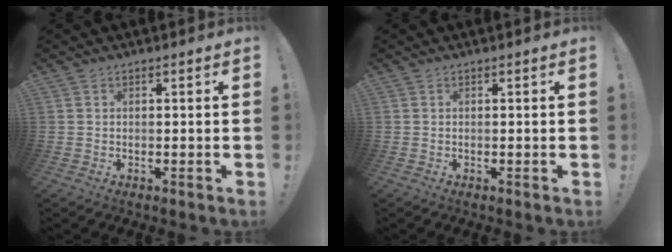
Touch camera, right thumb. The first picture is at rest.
{"total": 0.0}